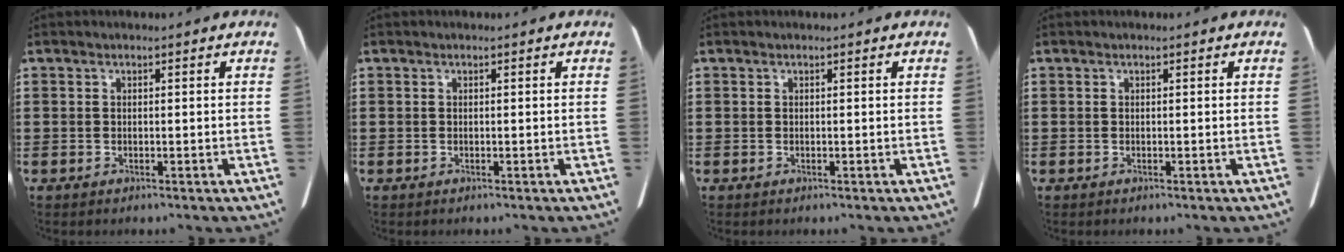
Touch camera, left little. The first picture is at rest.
{"total": 0.0}
{"total": 0.0}
{"total": 0.0}